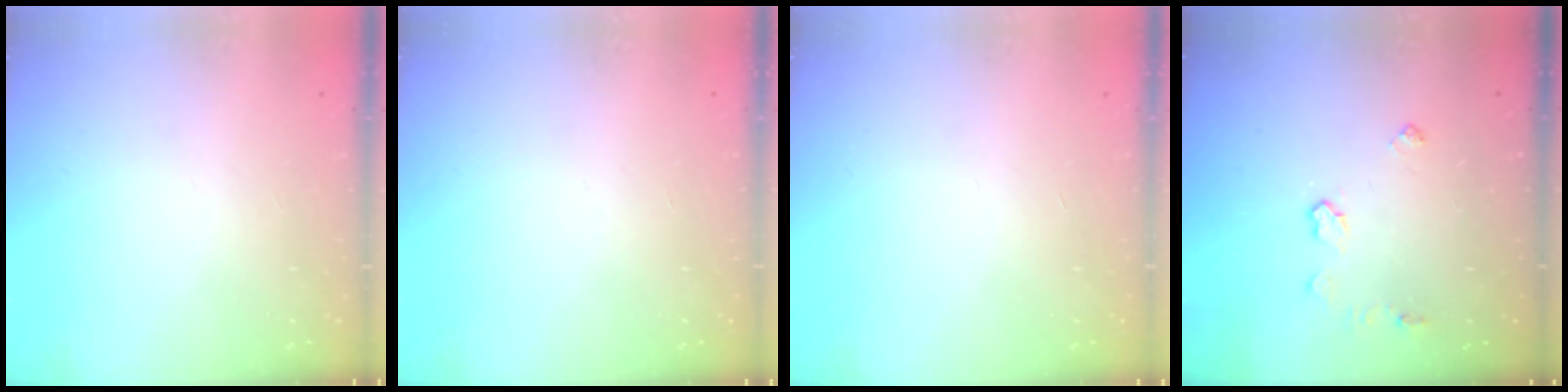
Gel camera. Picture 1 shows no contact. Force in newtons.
{"total": 0.0}
{"total": 0.0}
{"total": 4.9, "press": 4.9, "slide": 0.0}